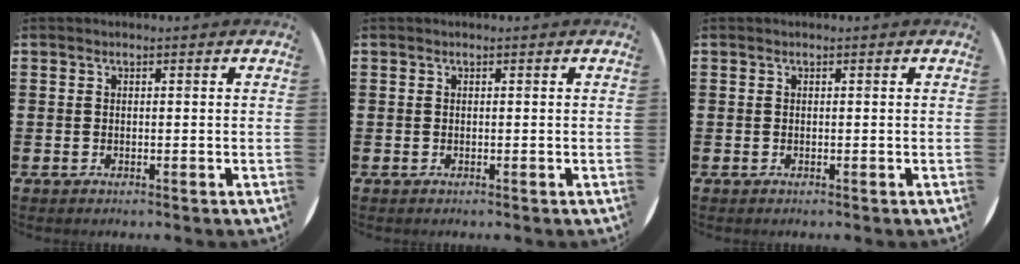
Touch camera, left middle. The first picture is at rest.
{"total": 0.0}
{"total": 0.0}